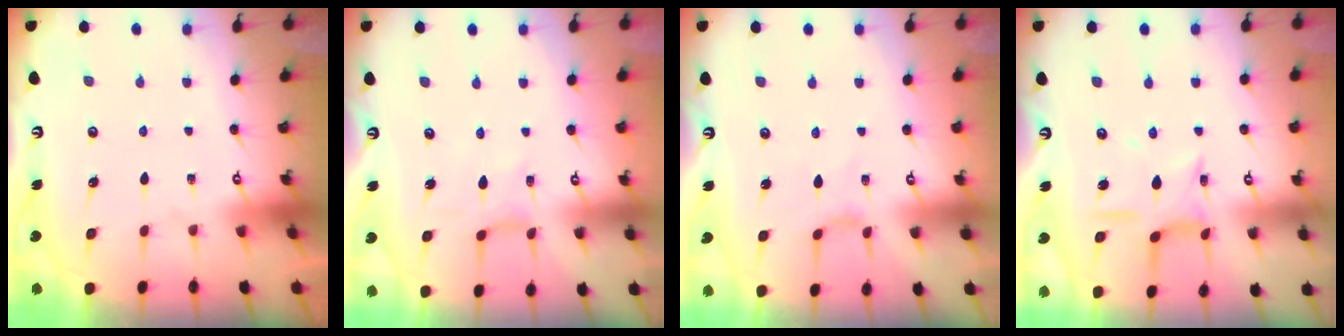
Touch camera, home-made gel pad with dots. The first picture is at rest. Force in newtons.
{"total": 2.1, "press": 2.1, "slide": 0.1}
{"total": 0.0}
{"total": 8.4, "press": 8.3, "slide": 0.5}